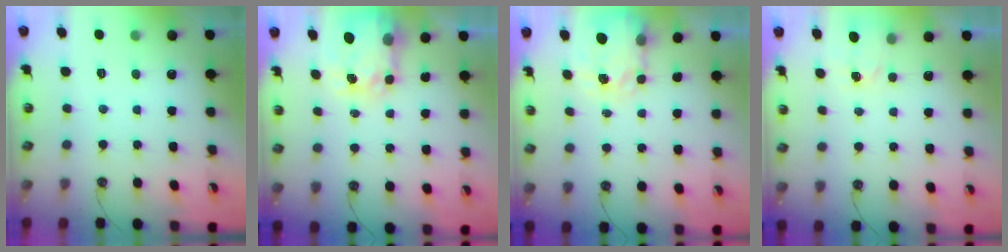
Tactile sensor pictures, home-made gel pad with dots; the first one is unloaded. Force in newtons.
{"total": 5.3, "press": 5.2, "slide": 0.7}
{"total": 3.7, "press": 3.6, "slide": 0.5}
{"total": 2.3, "press": 2.3, "slide": 0.2}